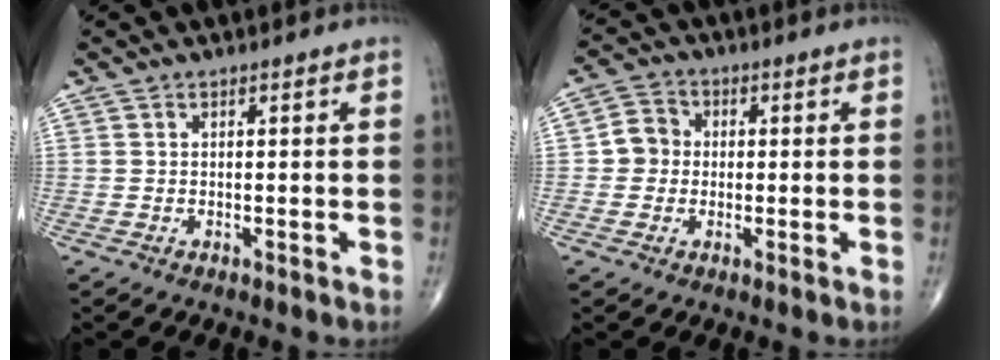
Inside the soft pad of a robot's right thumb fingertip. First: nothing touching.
{"total": 4.6, "force": [-0.2, 4.3, 1.7], "torque": [-0.010, 0.011, -0.013]}